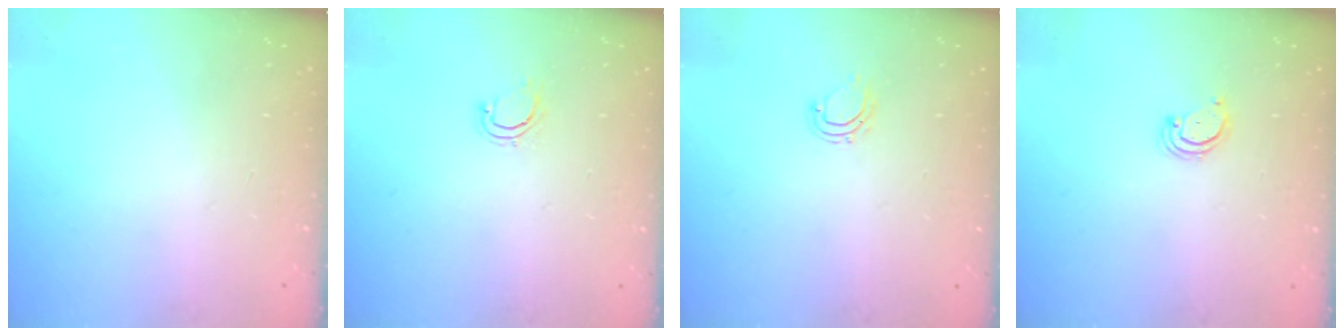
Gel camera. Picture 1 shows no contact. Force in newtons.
{"total": 4.2, "press": 4.1, "slide": 0.8}
{"total": 4.7, "press": 4.6, "slide": 0.6}
{"total": 2.5, "press": 2.5, "slide": 0.3}